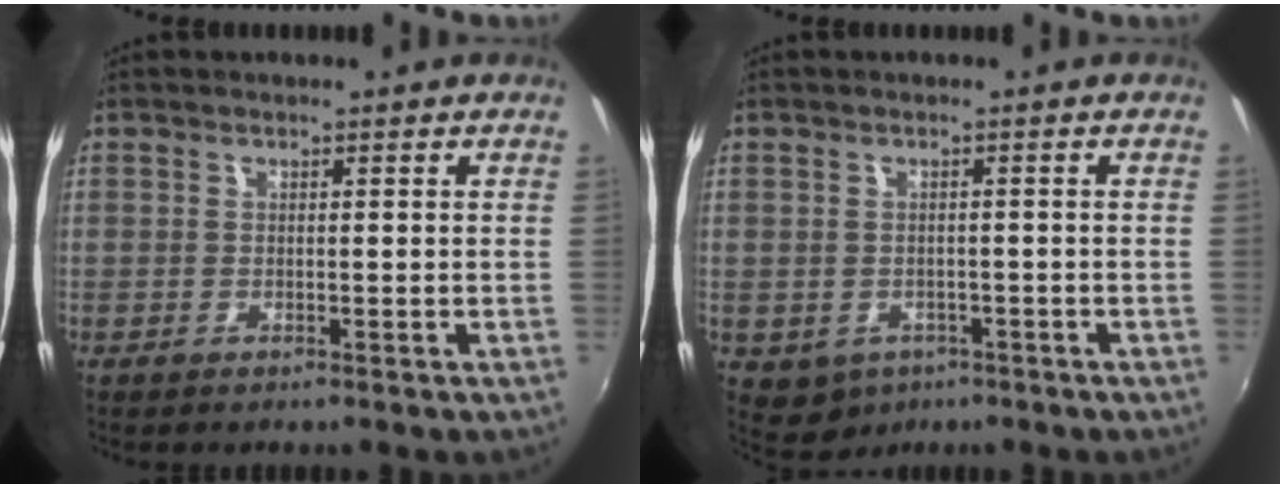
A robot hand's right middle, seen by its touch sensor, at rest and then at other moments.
{"total": 4.9, "force": [-2.3, 3.9, 1.8], "torque": [-0.042, -0.011, -0.023]}